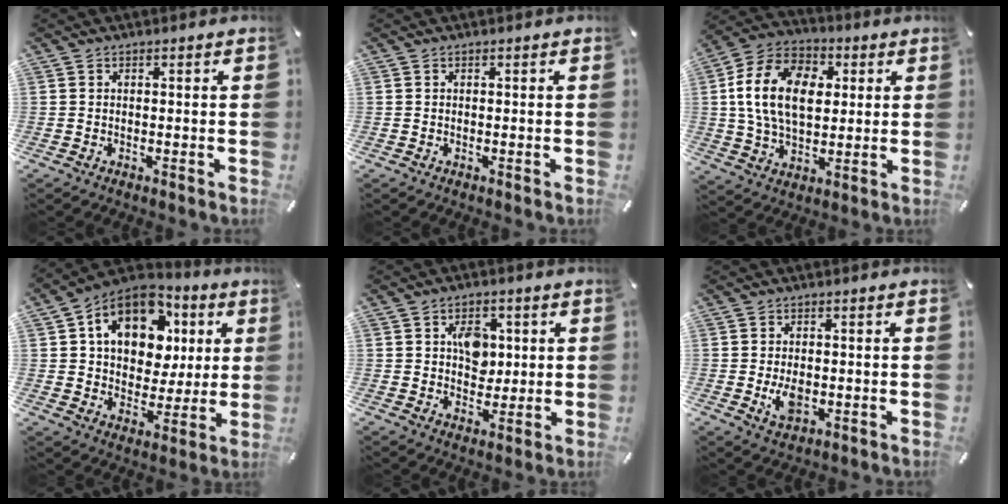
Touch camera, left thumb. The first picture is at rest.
{"total": 0.0}
{"total": 16.5, "force": [2.4, 11.6, 11.4], "torque": [-0.243, 0.015, 0.040]}
{"total": 15.1, "force": [6.4, 11.2, 7.9], "torque": [-0.142, -0.015, 0.121]}
{"total": 7.3, "force": [1.7, 5.8, 4.0], "torque": [-0.043, -0.005, 0.022]}
{"total": 4.7, "force": [-0.7, 2.9, 3.6], "torque": [-0.075, -0.006, -0.015]}